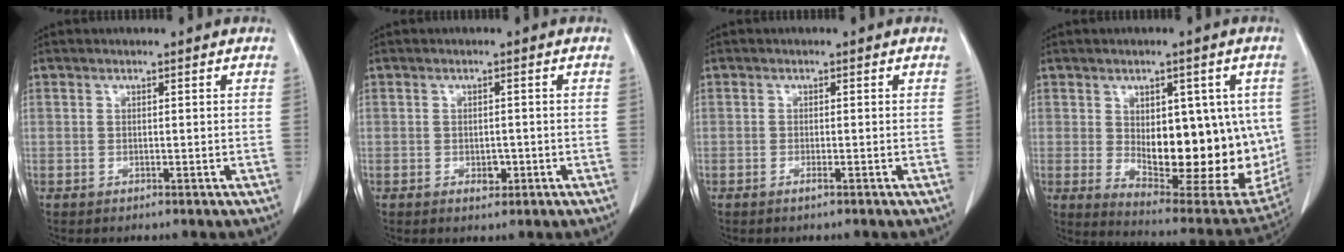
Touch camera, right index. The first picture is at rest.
{"total": 2.2, "force": [-0.7, 1.3, 1.6], "torque": [-0.024, 0.001, -0.003]}
{"total": 0.8, "force": [-0.5, -0.1, 0.6], "torque": [-0.012, 0.000, -0.008]}
{"total": 19.6, "force": [-0.3, 8.8, 17.4], "torque": [-0.224, -0.001, 0.028]}